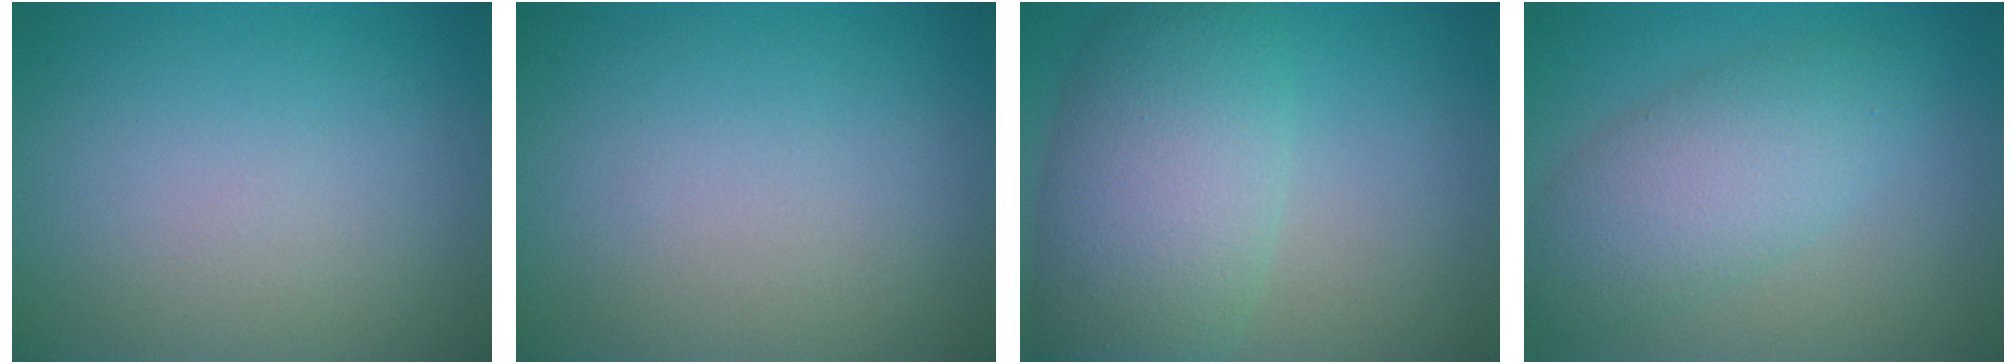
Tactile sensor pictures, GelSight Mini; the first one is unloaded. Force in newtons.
{"total": 0.0}
{"total": 8.5, "press": 8.5, "slide": 0.2}
{"total": 5.6, "press": 5.6, "slide": 0.2}